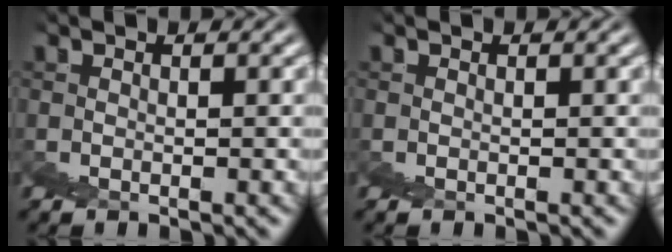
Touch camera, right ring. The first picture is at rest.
{"total": 0.0}